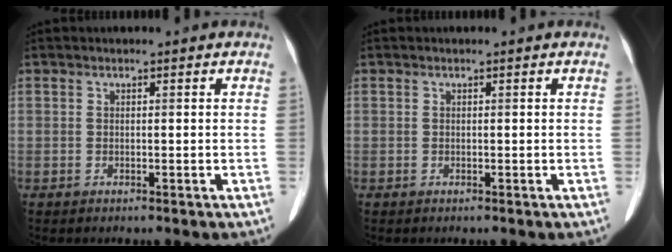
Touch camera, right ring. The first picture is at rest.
{"total": 0.0}